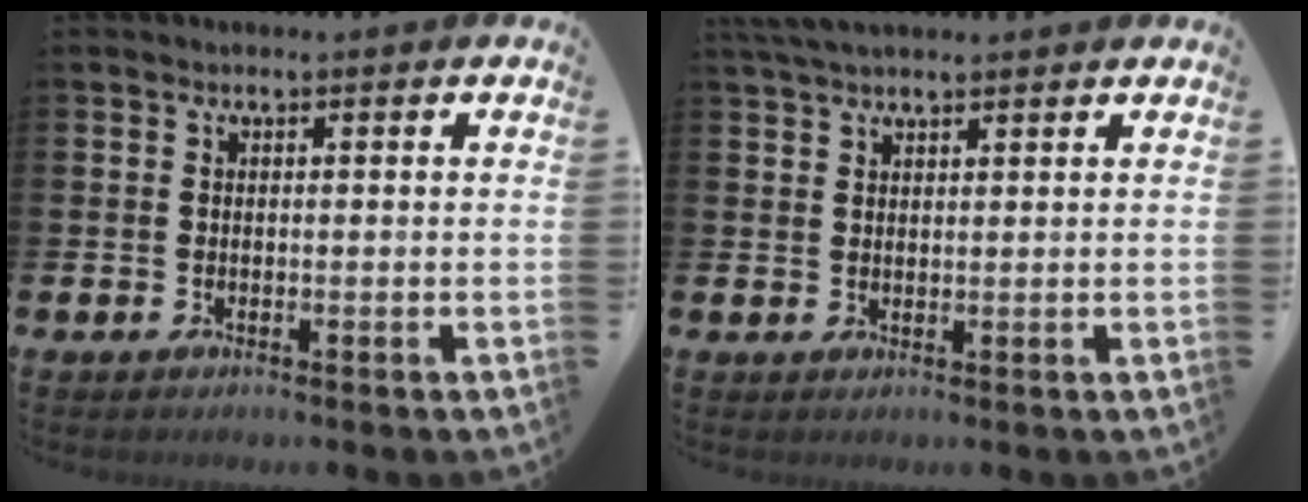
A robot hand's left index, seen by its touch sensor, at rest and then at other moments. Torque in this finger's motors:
{"motor_torque": [0.21, -0.63, 0.68, 0.21]}